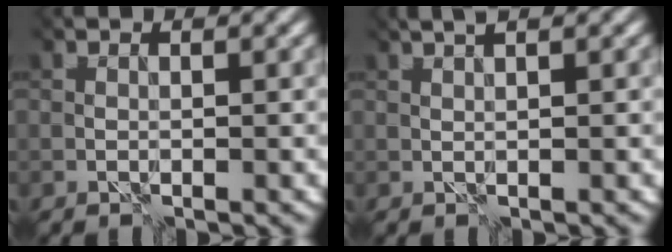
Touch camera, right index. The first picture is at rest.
{"total": 1.5, "force": [1.3, -0.4, 0.6], "torque": [-0.001, 0.009, 0.019]}